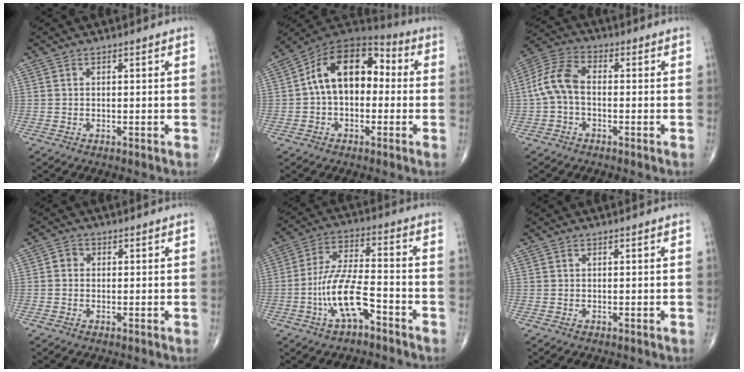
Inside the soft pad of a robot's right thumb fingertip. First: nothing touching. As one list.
[{"total": 15.0, "force": [0.5, 9.7, 11.5], "torque": [-0.154, 0.048, -0.007]}, {"total": 8.5, "force": [-0.8, 5.2, 6.7], "torque": [-0.138, 0.028, -0.028]}, {"total": 1.9, "force": [0.0, 1.7, 0.8], "torque": [-0.003, 0.005, -0.005]}, {"total": 11.6, "force": [-5.1, 4.2, 9.6], "torque": [-0.194, 0.043, -0.094]}, {"total": 0.0}]